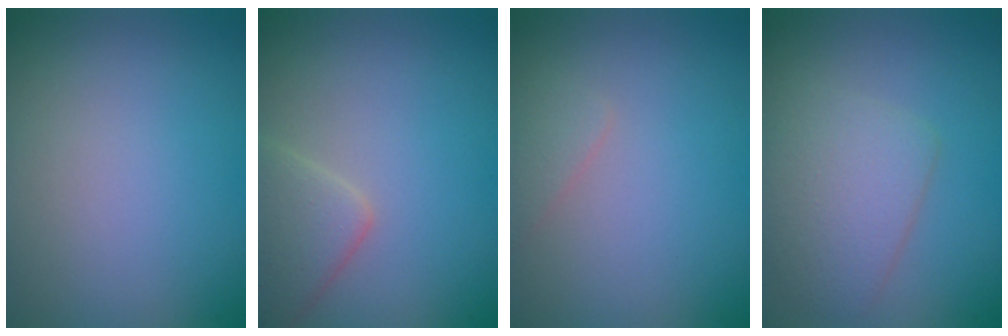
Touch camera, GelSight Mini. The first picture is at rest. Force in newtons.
{"total": 3.3, "press": 3.3, "slide": 0.1}
{"total": 0.9, "press": 0.9, "slide": 0.1}
{"total": 3.8, "press": 3.8, "slide": 0.1}